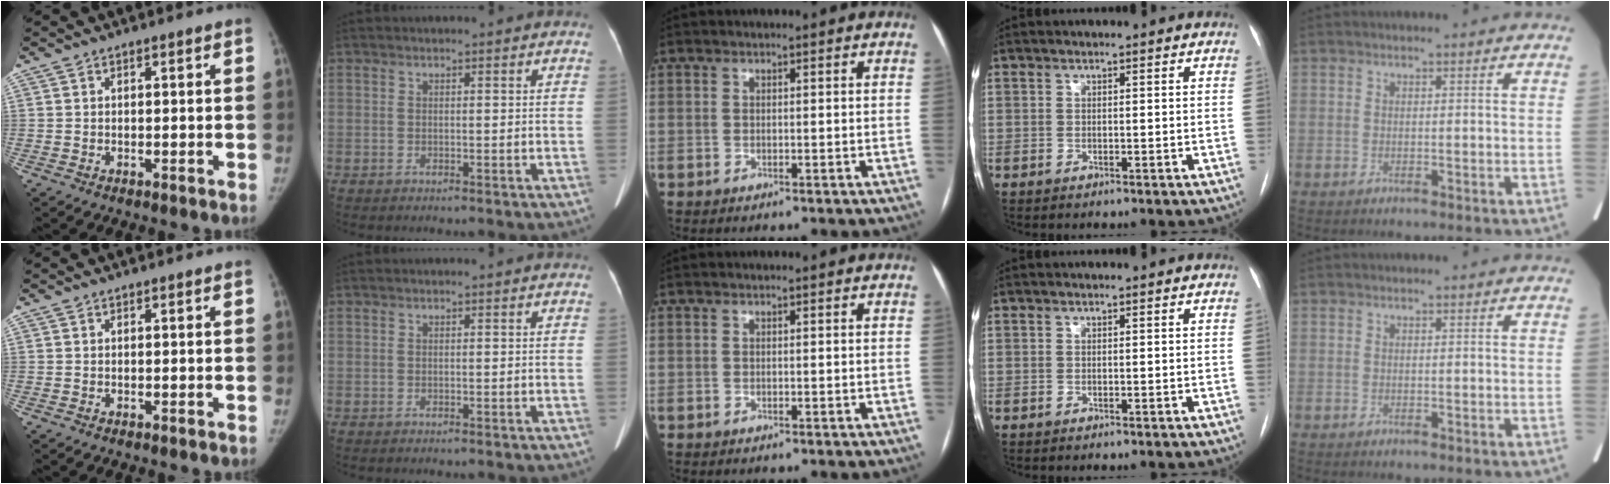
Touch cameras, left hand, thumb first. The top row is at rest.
{}